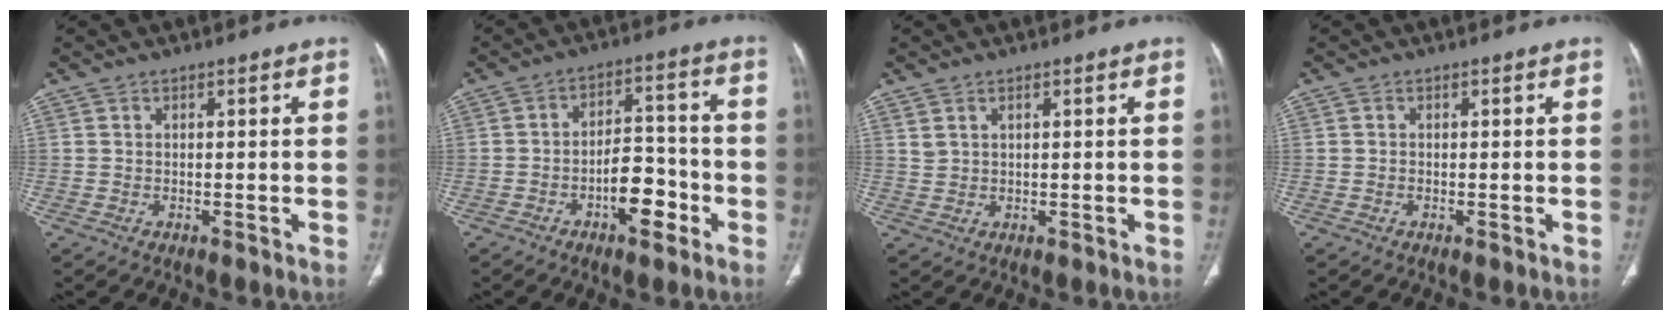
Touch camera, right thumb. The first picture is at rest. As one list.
[{"total": 9.2, "force": [-3.9, 4.5, 7.0], "torque": [-0.087, 0.037, -0.063]}, {"total": 1.6, "force": [1.0, 0.8, 0.9], "torque": [-0.018, -0.001, 0.028]}, {"total": 0.0}]